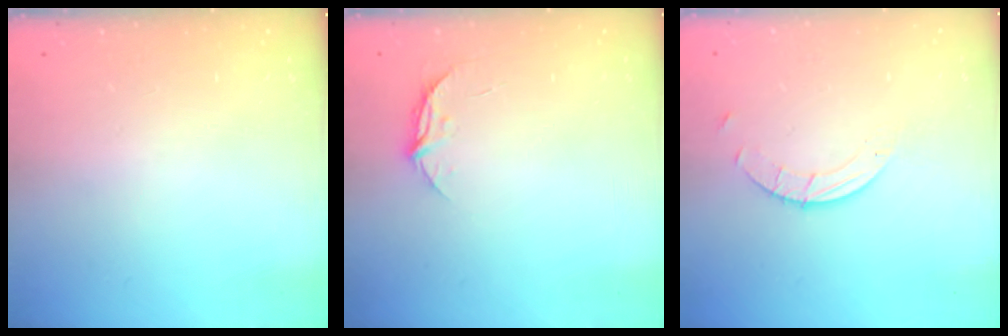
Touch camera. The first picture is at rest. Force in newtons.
{"total": 5.3, "press": 5.3, "slide": 0.5}
{"total": 3.1, "press": 3.1, "slide": 0.2}